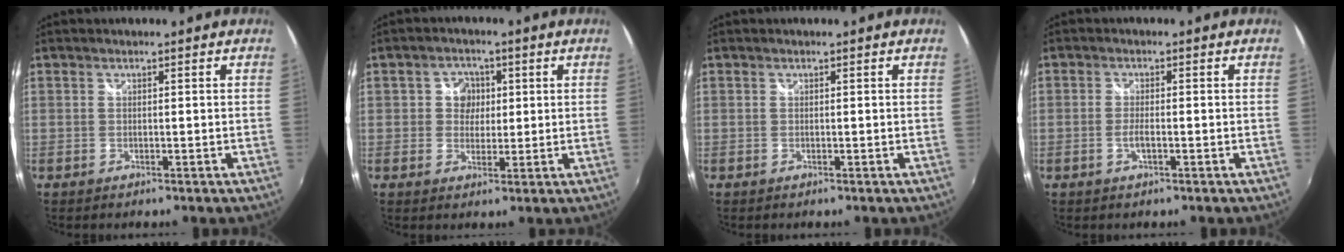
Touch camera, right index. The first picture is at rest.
{"total": 4.3, "force": [0.5, 4.1, 1.1], "torque": [-0.014, 0.009, 0.005]}
{"total": 0.0}
{"total": 2.1, "force": [-0.8, 0.4, 1.9], "torque": [-0.045, 0.000, -0.015]}